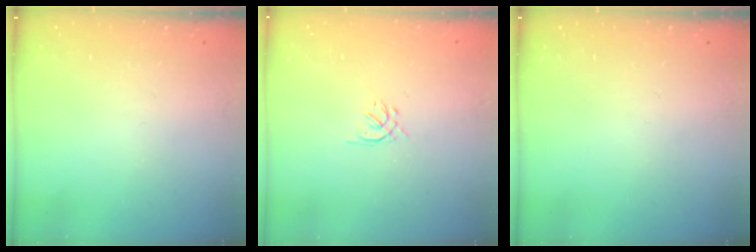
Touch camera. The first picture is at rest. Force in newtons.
{"total": 1.3, "press": 1.2, "slide": 0.5}
{"total": 0.0}